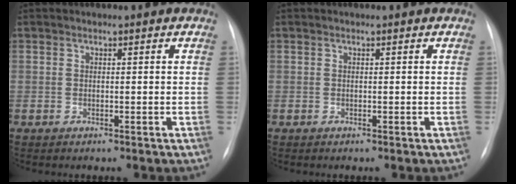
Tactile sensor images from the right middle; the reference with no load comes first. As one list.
[{"total": 0.0}]